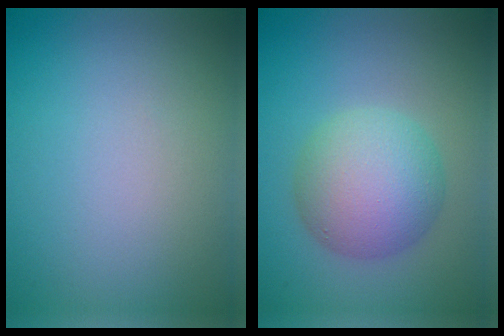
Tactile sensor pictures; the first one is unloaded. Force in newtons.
{"total": 6.3, "press": 6.3, "slide": 0.1}